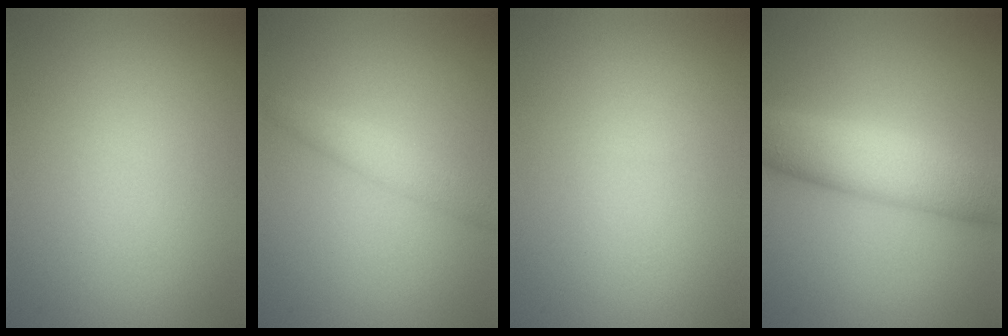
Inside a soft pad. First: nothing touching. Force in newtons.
{"total": 2.0, "press": 2.0, "slide": 0.0}
{"total": 0.0}
{"total": 6.8, "press": 6.8, "slide": 0.2}